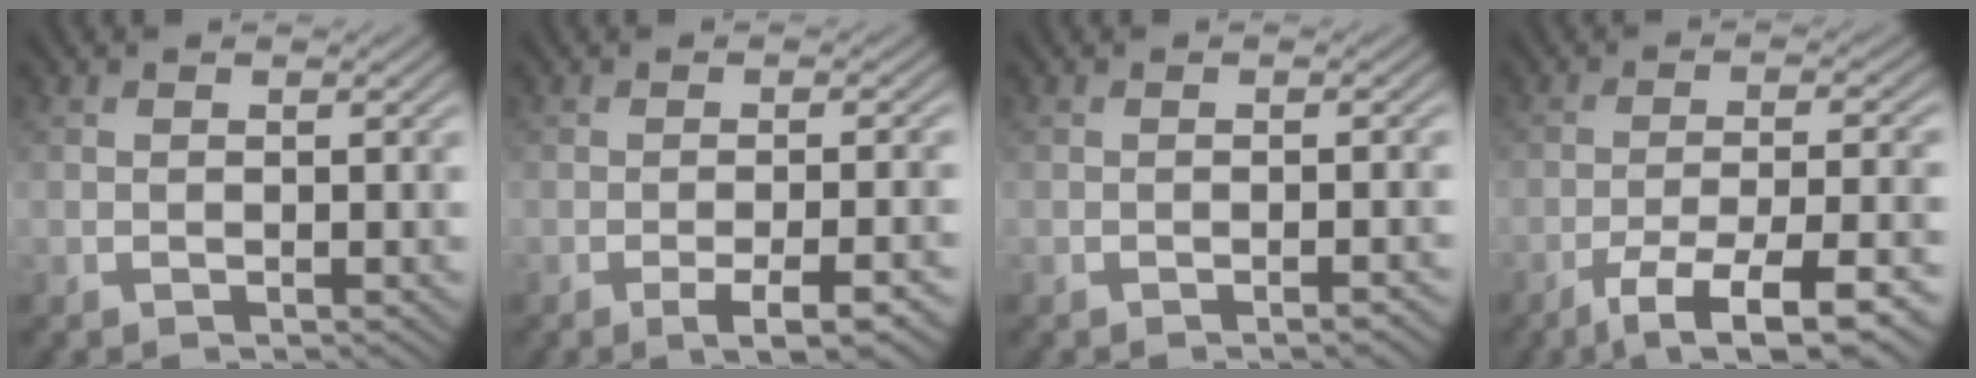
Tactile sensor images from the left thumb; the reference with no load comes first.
{"total": 5.0, "force": [-2.5, 0.8, 4.2], "torque": [-0.059, 0.008, -0.038]}
{"total": 1.5, "force": [-0.9, 0.2, 1.2], "torque": [-0.011, 0.006, -0.019]}
{"total": 8.9, "force": [-5.5, 1.8, 6.7], "torque": [-0.109, 0.001, -0.084]}